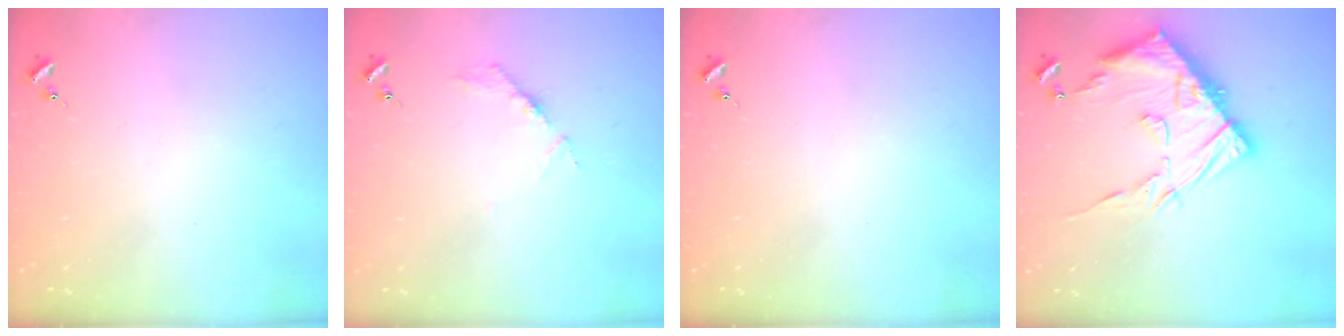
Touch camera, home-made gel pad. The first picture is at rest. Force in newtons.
{"total": 3.8, "press": 3.8, "slide": 0.4}
{"total": 0.0}
{"total": 17.0, "press": 16.9, "slide": 1.5}